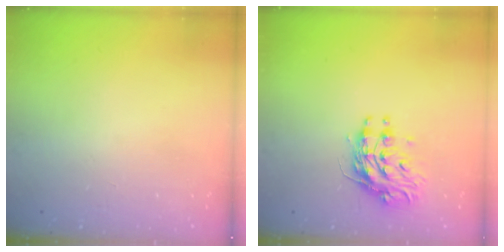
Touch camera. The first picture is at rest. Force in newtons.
{"total": 10.1, "press": 10.0, "slide": 0.9}